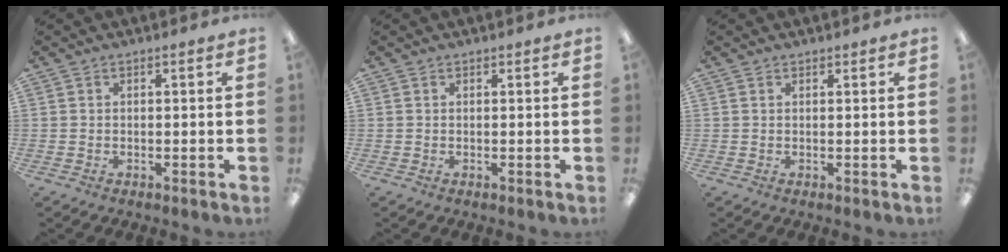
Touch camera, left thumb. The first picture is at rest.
{"total": 0.0}
{"total": 0.7, "force": [0.6, 0.3, 0.1], "torque": [-0.003, 0.000, 0.011]}